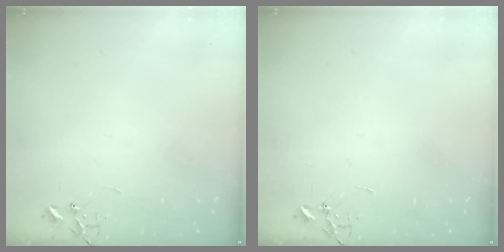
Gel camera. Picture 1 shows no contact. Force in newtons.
{"total": 0.0}